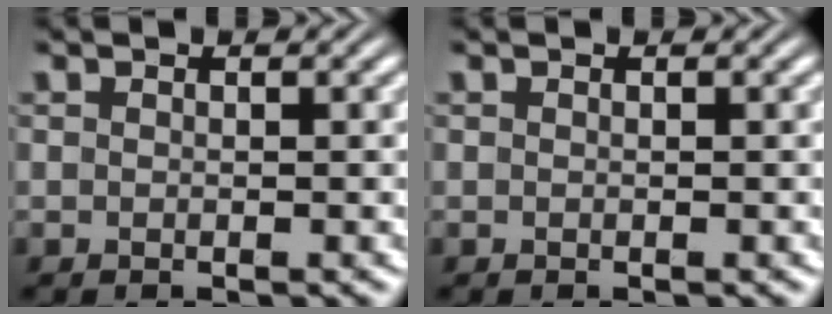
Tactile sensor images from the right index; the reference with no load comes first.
{"total": 0.0}